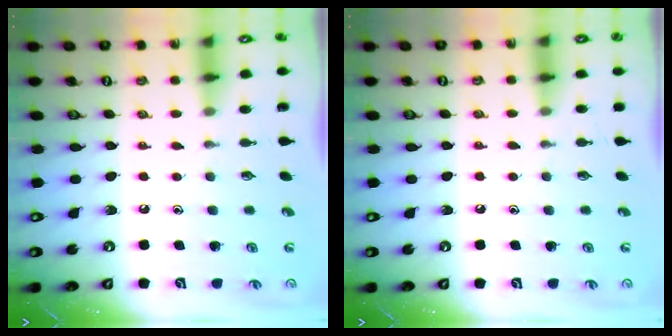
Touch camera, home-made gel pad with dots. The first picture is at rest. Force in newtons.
{"total": 4.2, "press": 4.1, "slide": 0.6}